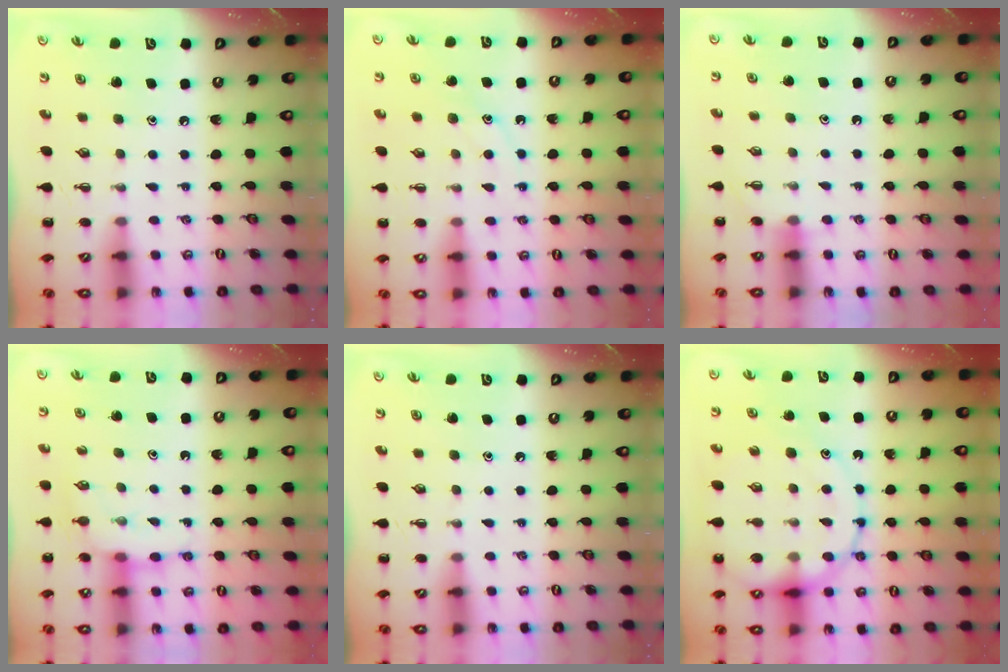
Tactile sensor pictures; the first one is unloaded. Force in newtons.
{"total": 10.3, "press": 10.2, "slide": 0.8}
{"total": 3.0, "press": 2.9, "slide": 0.9}
{"total": 8.0, "press": 8.0, "slide": 0.7}
{"total": 0.0}
{"total": 17.9, "press": 17.5, "slide": 3.5}